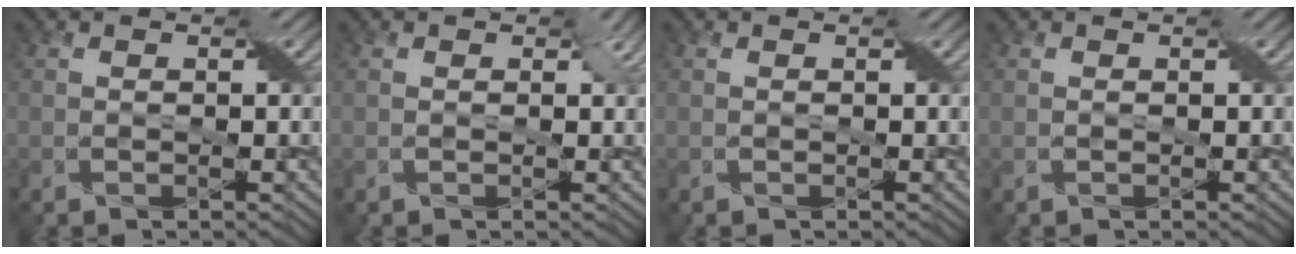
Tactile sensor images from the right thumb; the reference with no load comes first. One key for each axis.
{"total": 1.2, "fx": 0.4, "fy": 1.0, "fz": 0.6, "tx": -0.013, "ty": -0.003, "tz": 0.005}
{"total": 0.0}
{"total": 0.0}